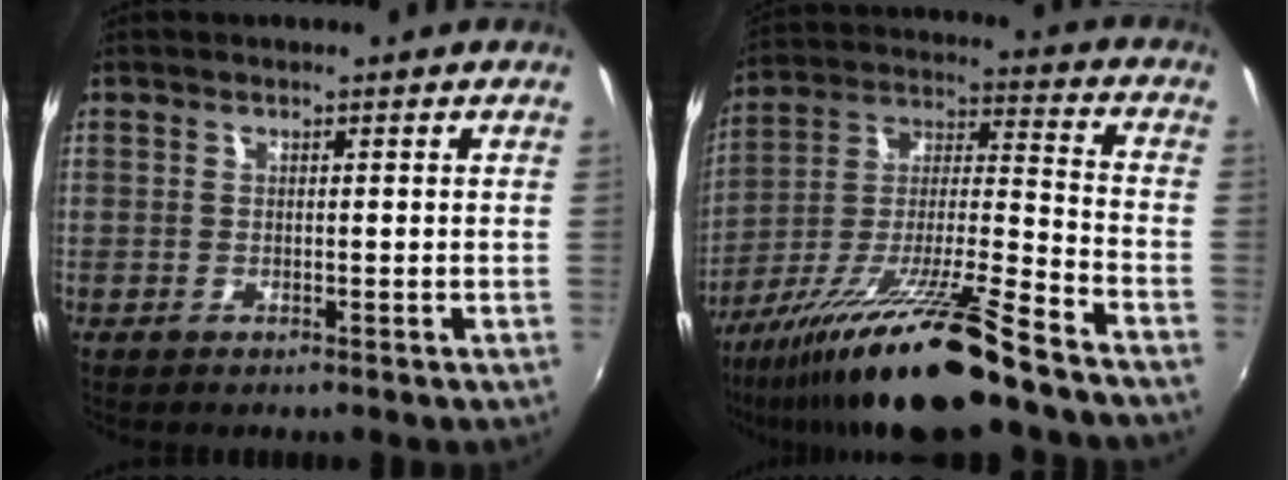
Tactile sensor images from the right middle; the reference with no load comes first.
{"total": 18.8, "force": [-14.0, 0.1, 12.5], "torque": [-0.226, -0.030, -0.245]}